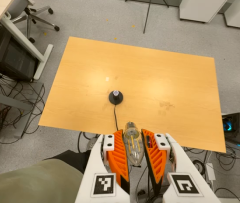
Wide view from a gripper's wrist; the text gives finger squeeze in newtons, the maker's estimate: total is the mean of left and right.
{"total": 21.5, "left": 24.2, "right": 18.8}